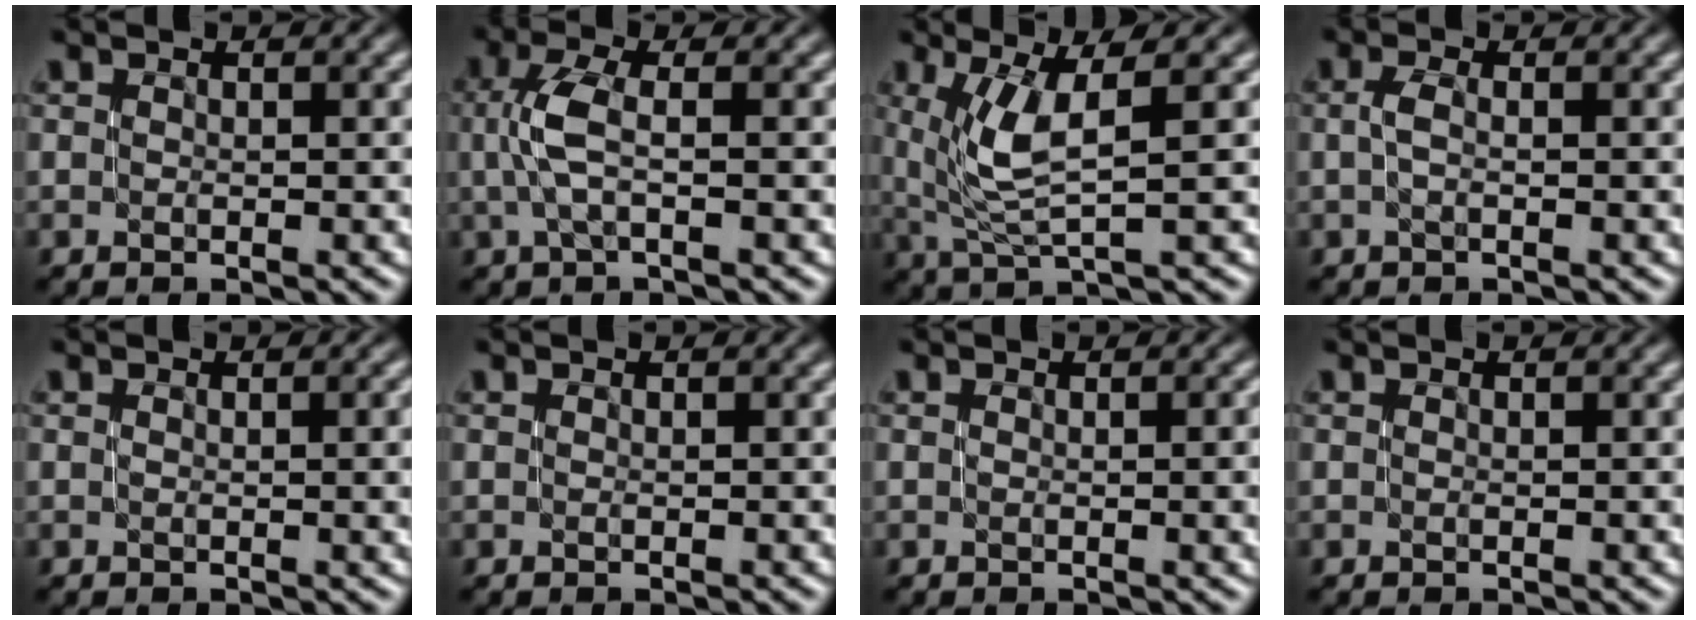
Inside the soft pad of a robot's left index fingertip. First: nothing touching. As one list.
[{"total": 3.1, "force": [0.1, 0.9, 3.0], "torque": [-0.071, 0.010, 0.000]}, {"total": 4.4, "force": [1.3, 1.0, 4.1], "torque": [-0.090, 0.003, 0.030]}, {"total": 1.1, "force": [0.0, 0.4, 1.1], "torque": [-0.025, 0.006, -0.002]}, {"total": 2.7, "force": [0.1, 0.9, 2.5], "torque": [-0.028, 0.006, -0.002]}, {"total": 0.0}, {"total": 2.9, "force": [0.0, 1.0, 2.7], "torque": [-0.027, 0.006, -0.002]}, {"total": 0.0}]